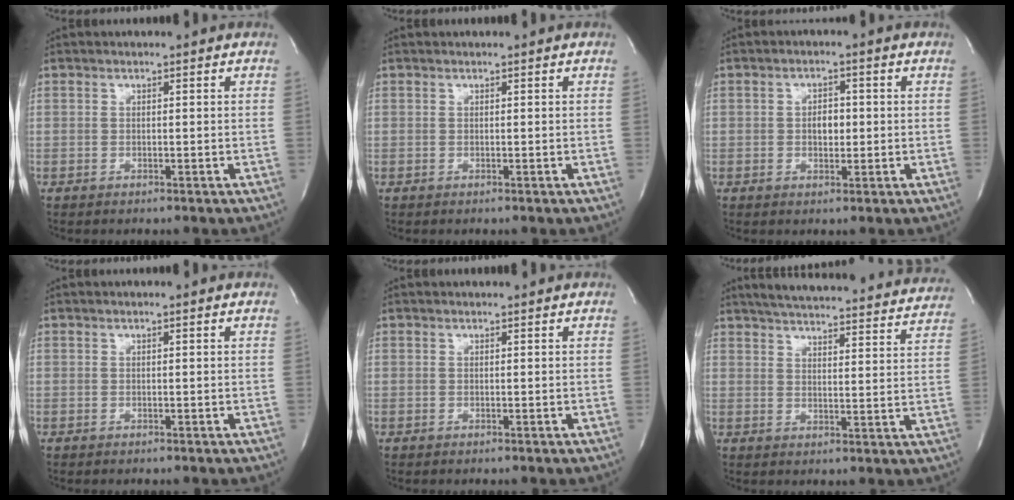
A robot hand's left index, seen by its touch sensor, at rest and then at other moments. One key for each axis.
{"total": 0.0}
{"total": 3.0, "fx": 0.0, "fy": 1.8, "fz": 2.4, "tx": -0.035, "ty": 0.005, "tz": 0.001}
{"total": 0.0}
{"total": 0.7, "fx": 0.7, "fy": 0.0, "fz": 0.1, "tx": -0.003, "ty": 0.007, "tz": 0.011}
{"total": 29.0, "fx": 27.0, "fy": 4.1, "fz": 9.9, "tx": -0.158, "ty": -0.043, "tz": 0.327}